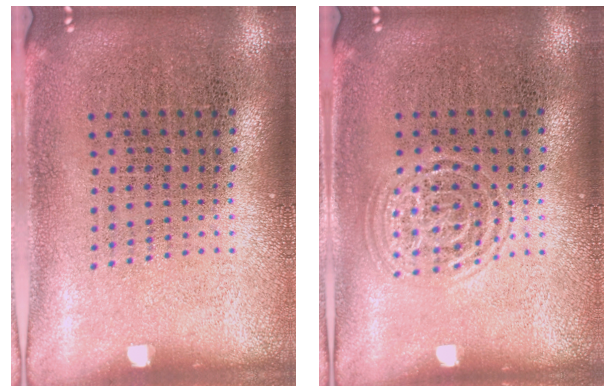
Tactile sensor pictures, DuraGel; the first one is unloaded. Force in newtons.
{"total": 1.4, "press": 1.3, "slide": 0.3}